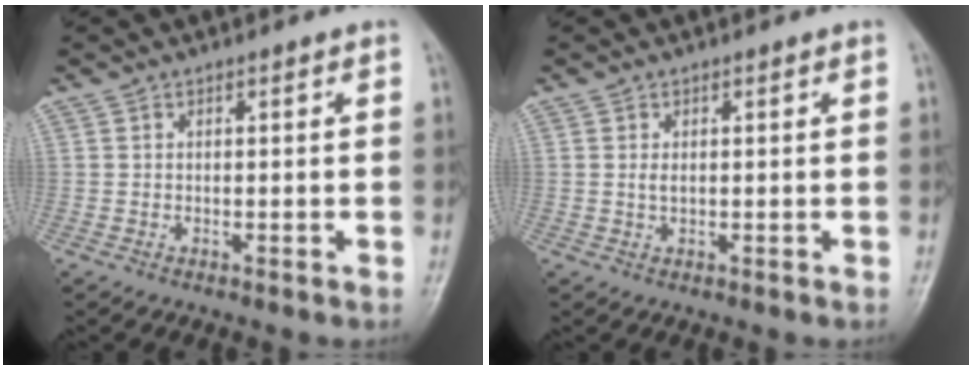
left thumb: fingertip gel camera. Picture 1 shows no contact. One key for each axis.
{"total": 1.3, "fx": 0.3, "fy": 0.6, "fz": 1.1, "tx": -0.022, "ty": -0.002, "tz": 0.008}